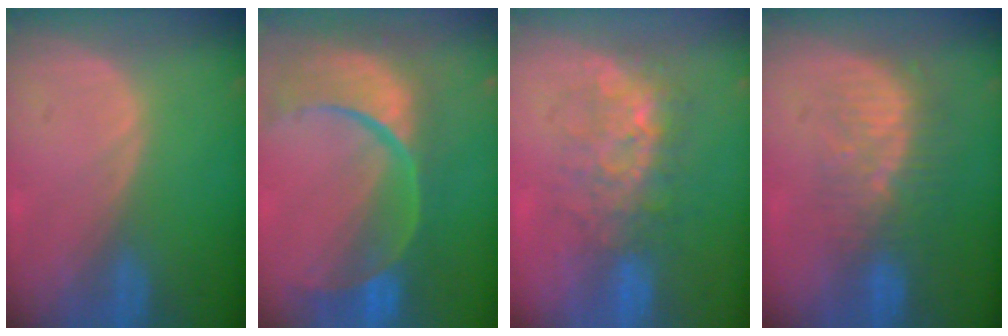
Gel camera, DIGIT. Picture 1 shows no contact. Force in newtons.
{"total": 13.5, "press": 10.8, "slide": 8.0}
{"total": 7.9, "press": 7.5, "slide": 2.7}
{"total": 8.5, "press": 7.6, "slide": 3.7}